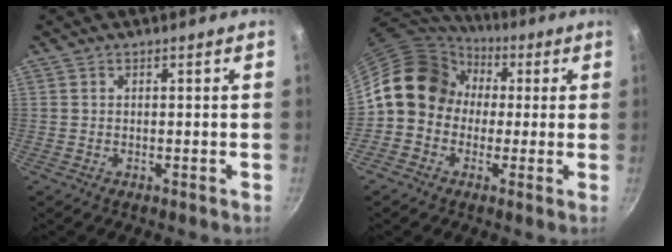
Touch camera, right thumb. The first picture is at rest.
{"total": 13.8, "force": [1.1, 12.0, 6.8], "torque": [-0.077, 0.035, 0.000]}